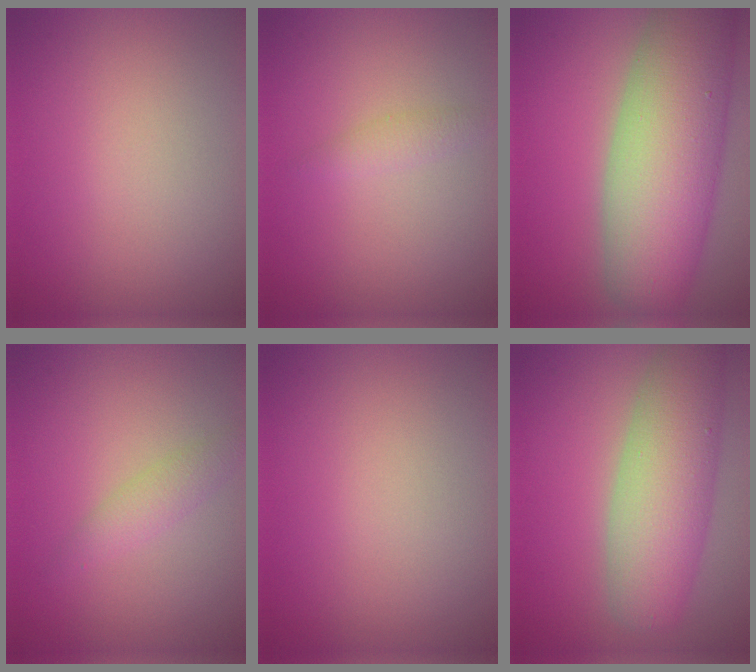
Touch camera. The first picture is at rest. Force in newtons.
{"total": 1.2, "press": 1.2, "slide": 0.0}
{"total": 12.2, "press": 12.2, "slide": 0.7}
{"total": 1.7, "press": 1.7, "slide": 0.1}
{"total": 0.0}
{"total": 7.8, "press": 7.8, "slide": 0.5}